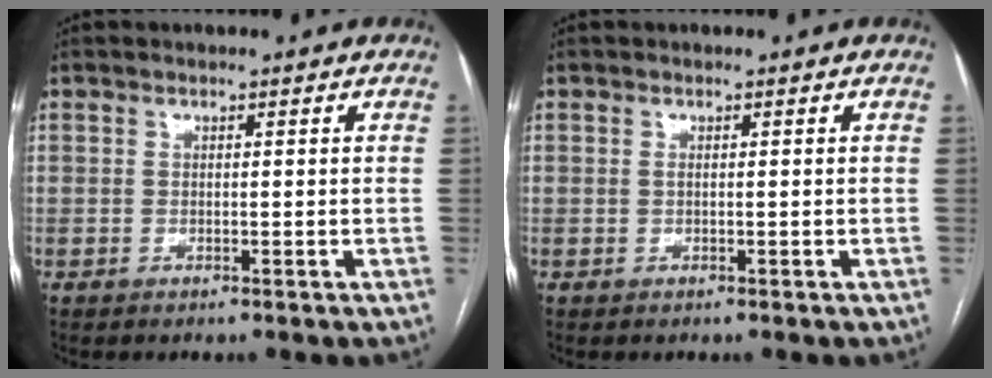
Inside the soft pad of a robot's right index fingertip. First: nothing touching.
{"total": 0.0}